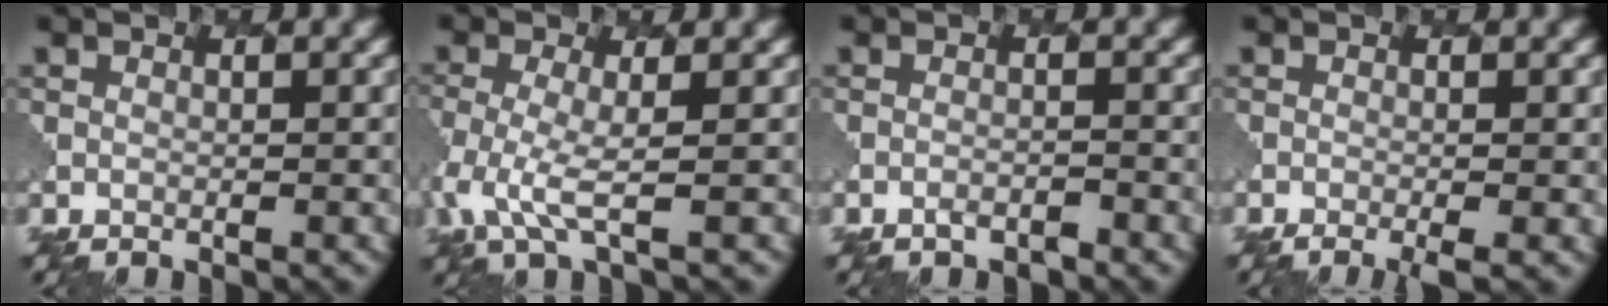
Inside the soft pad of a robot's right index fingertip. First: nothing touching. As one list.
[{"total": 3.5, "force": [-1.0, 1.1, 3.2], "torque": [-0.087, -0.014, -0.022]}, {"total": 1.0, "force": [-0.9, 0.3, 0.3], "torque": [-0.005, 0.002, -0.016]}, {"total": 2.5, "force": [-1.2, 0.6, 2.1], "torque": [-0.033, -0.005, -0.022]}]